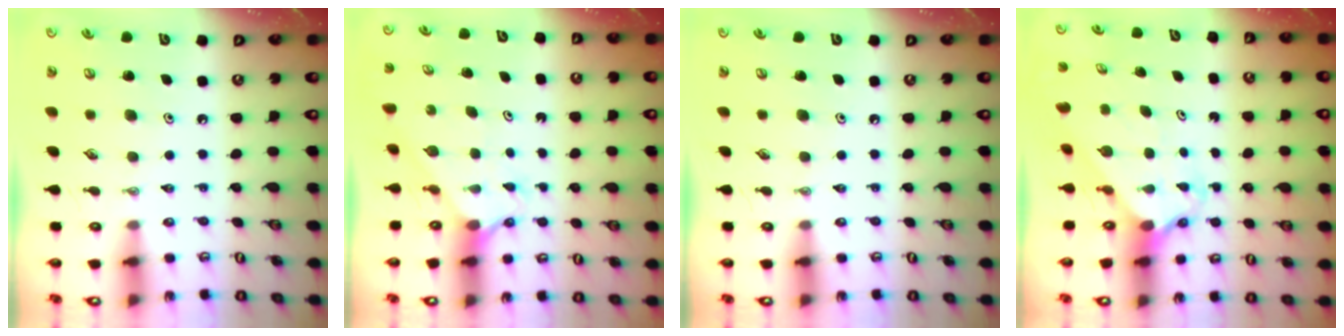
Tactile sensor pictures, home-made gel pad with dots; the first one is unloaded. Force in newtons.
{"total": 3.1, "press": 3.0, "slide": 0.4}
{"total": 0.0}
{"total": 2.1, "press": 2.1, "slide": 0.2}